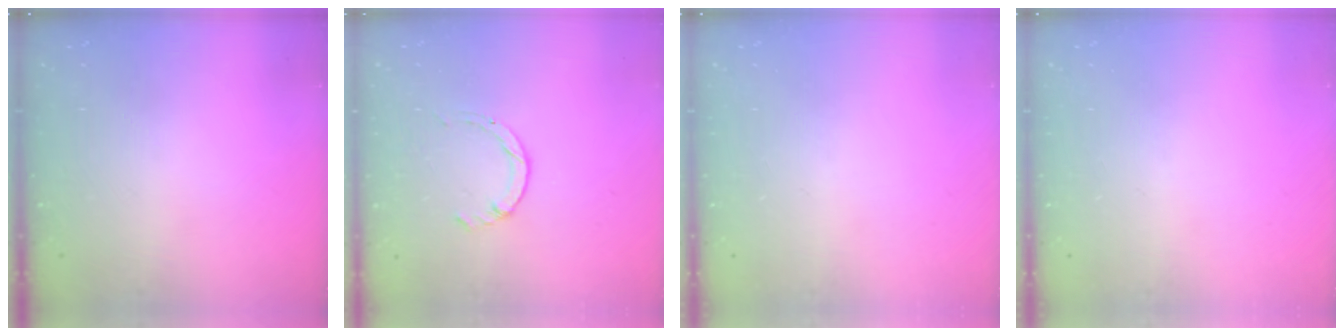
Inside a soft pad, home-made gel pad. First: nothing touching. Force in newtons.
{"total": 1.4, "press": 1.4, "slide": 0.2}
{"total": 0.0}
{"total": 0.0}